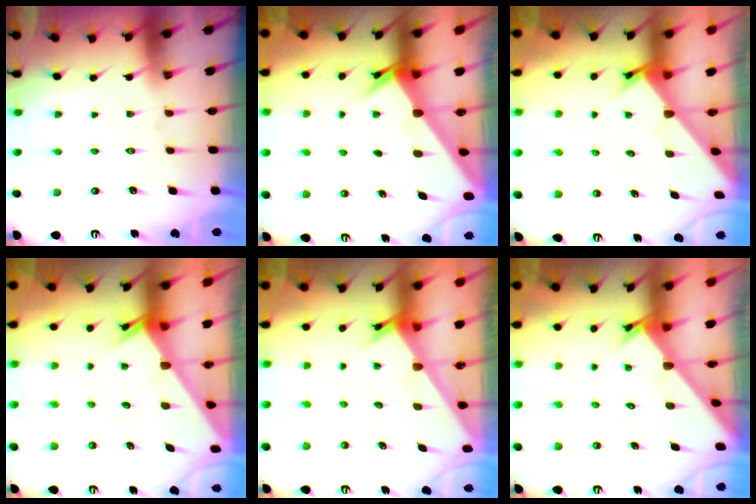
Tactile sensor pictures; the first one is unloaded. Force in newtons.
{"total": 2.4, "press": 2.4, "slide": 0.3}
{"total": 2.3, "press": 2.3, "slide": 0.0}
{"total": 2.3, "press": 2.3, "slide": 0.1}
{"total": 2.5, "press": 2.5, "slide": 0.1}
{"total": 2.3, "press": 2.3, "slide": 0.1}